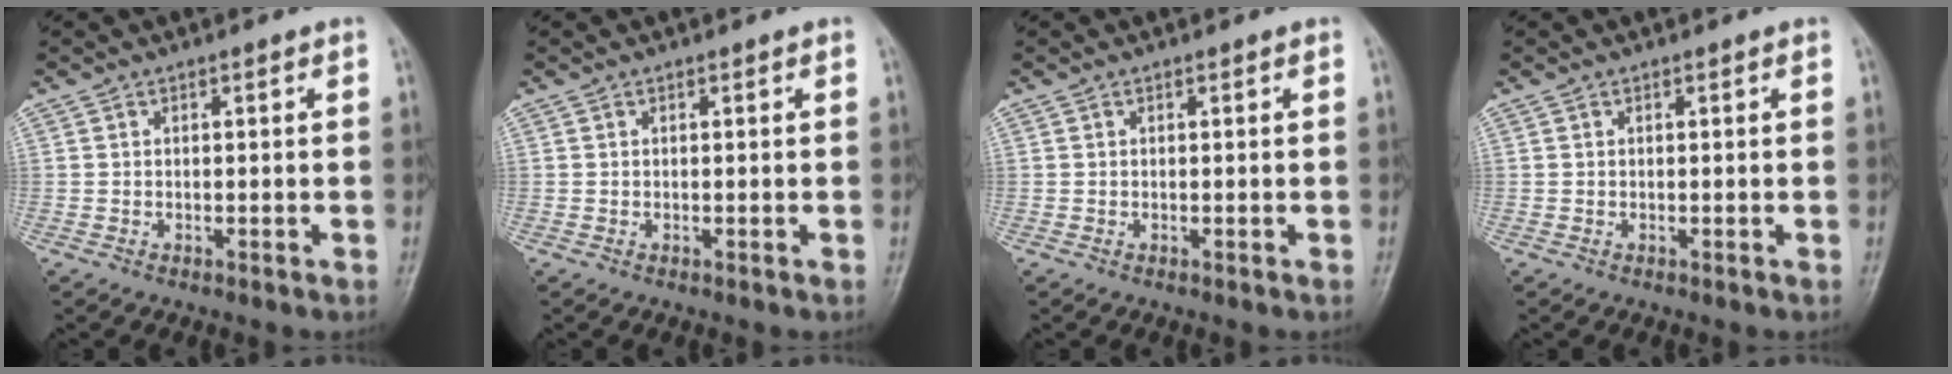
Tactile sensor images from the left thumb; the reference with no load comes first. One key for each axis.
{"total": 0.0}
{"total": 0.0}
{"total": 0.0}